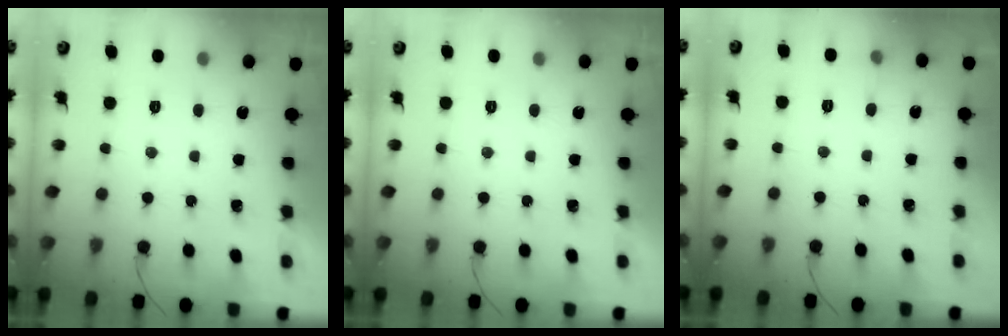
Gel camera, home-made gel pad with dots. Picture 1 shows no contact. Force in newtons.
{"total": 0.0}
{"total": 2.5, "press": 2.3, "slide": 1.1}